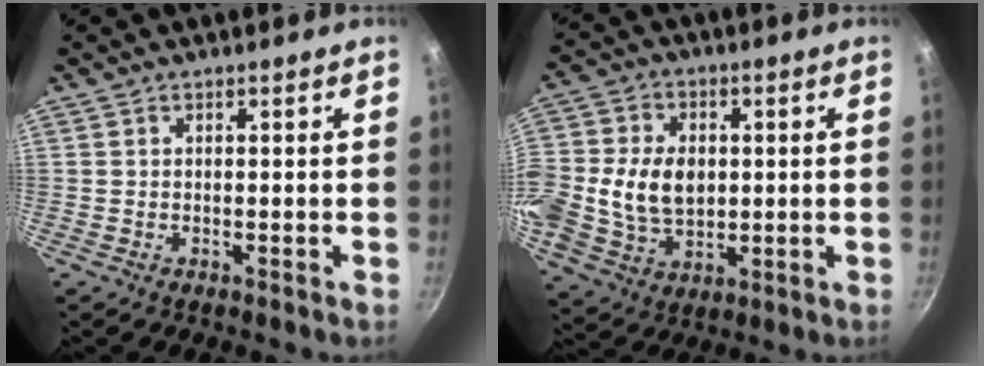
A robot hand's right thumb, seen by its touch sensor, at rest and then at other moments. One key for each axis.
{"total": 16.2, "fx": 0.3, "fy": 12.4, "fz": 10.3, "tx": -0.213, "ty": 0.022, "tz": 0.008}